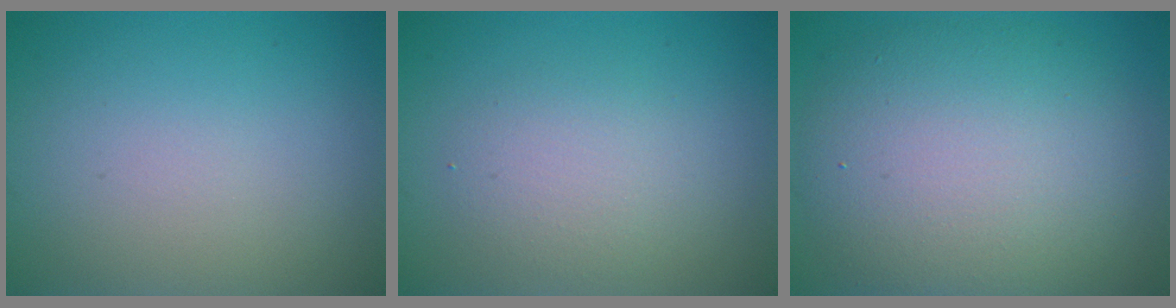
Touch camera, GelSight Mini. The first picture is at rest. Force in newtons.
{"total": 2.6, "press": 2.6, "slide": 0.2}
{"total": 9.7, "press": 9.7, "slide": 0.6}